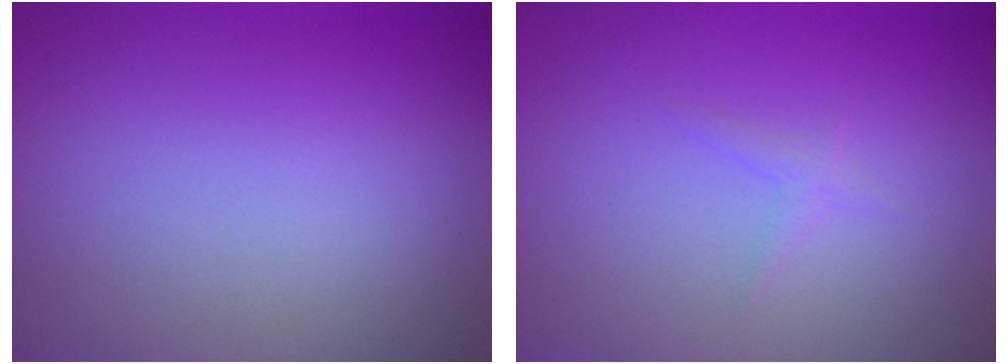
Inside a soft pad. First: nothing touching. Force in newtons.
{"total": 0.7, "press": 0.7, "slide": 0.0}